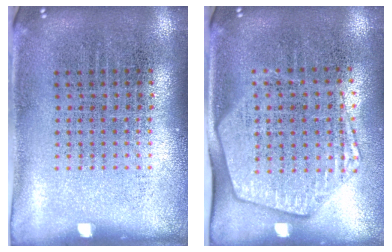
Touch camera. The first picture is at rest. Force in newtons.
{"total": 1.9, "press": 1.7, "slide": 0.9}